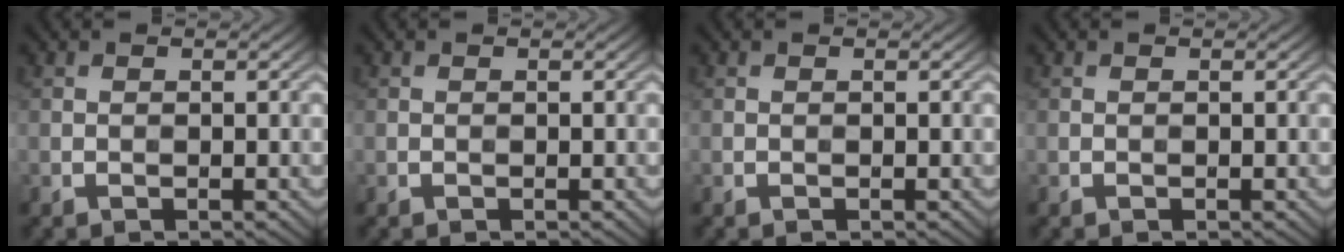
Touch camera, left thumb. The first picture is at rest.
{"total": 0.0}
{"total": 0.0}
{"total": 0.0}